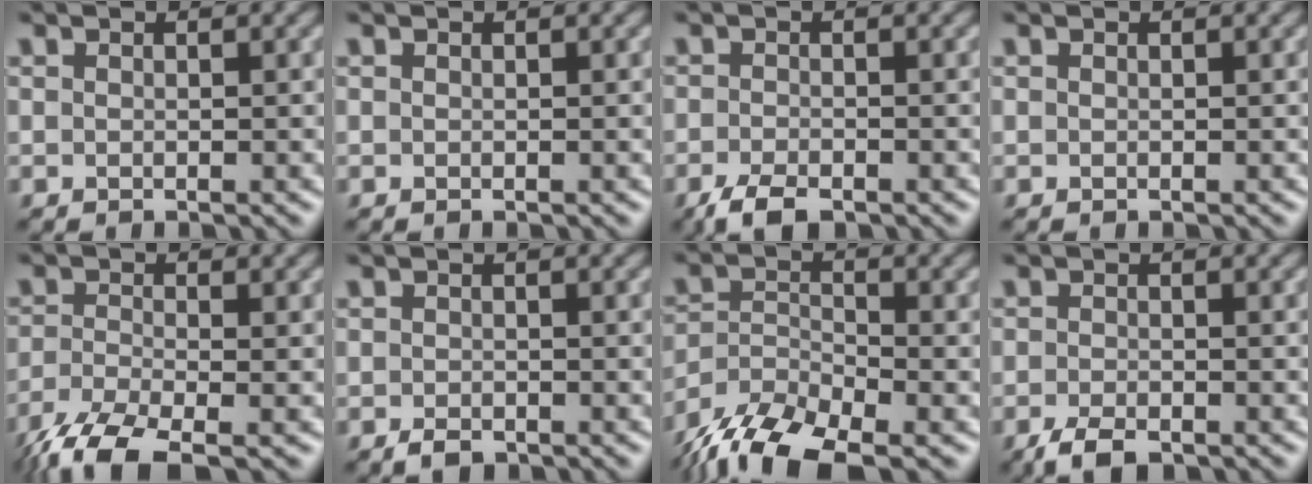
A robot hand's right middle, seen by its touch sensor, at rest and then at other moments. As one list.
[{"total": 0.0}, {"total": 3.0, "force": [-2.1, 1.2, 1.8], "torque": [-0.037, -0.004, -0.044]}, {"total": 0.0}, {"total": 6.3, "force": [-4.6, 1.8, 4.0], "torque": [-0.087, -0.020, -0.099]}, {"total": 1.3, "force": [-0.9, 0.7, 0.7], "torque": [-0.013, -0.002, -0.017]}, {"total": 8.9, "force": [-7.0, 2.9, 4.8], "torque": [-0.088, -0.008, -0.138]}, {"total": 2.7, "force": [-1.9, 1.1, 1.6], "torque": [-0.033, -0.004, -0.039]}]